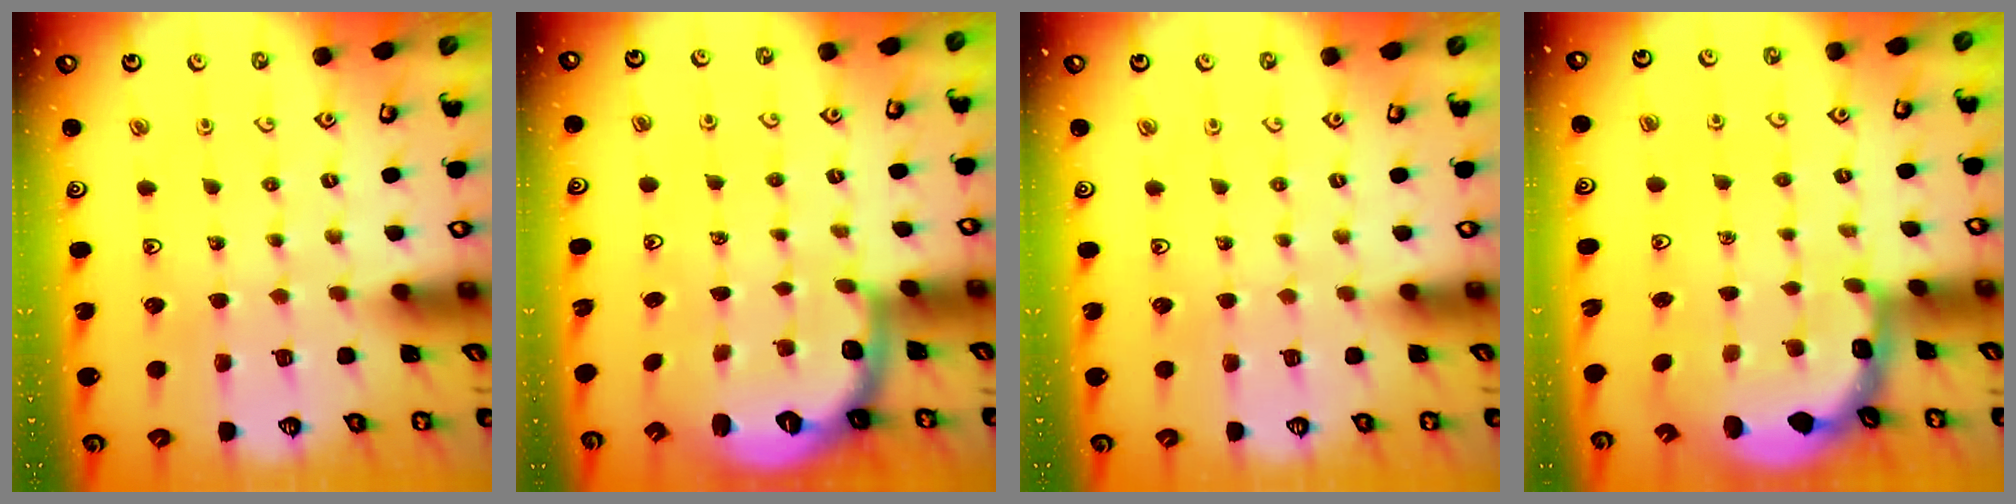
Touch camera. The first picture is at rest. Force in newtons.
{"total": 2.7, "press": 1.6, "slide": 2.1}
{"total": 0.0}
{"total": 3.3, "press": 2.9, "slide": 1.5}